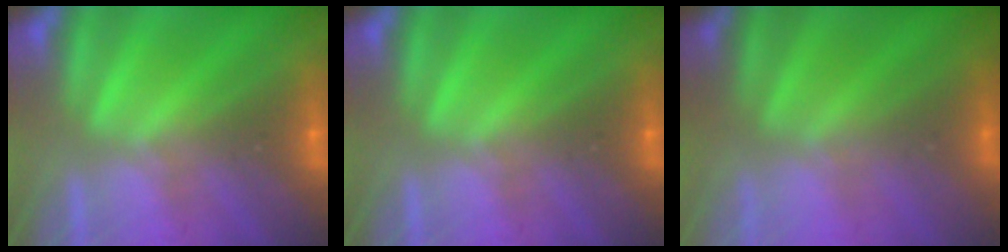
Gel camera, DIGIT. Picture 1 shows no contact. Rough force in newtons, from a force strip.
{"total": 0.0}
{"total": 2.4}